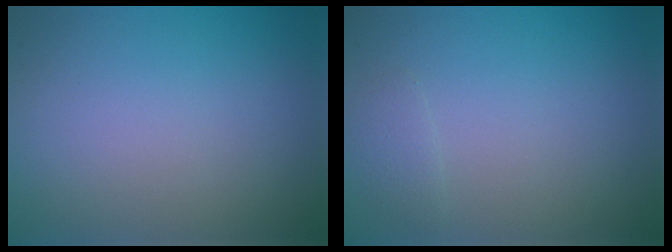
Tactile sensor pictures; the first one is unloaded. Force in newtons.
{"total": 0.9, "press": 0.9, "slide": 0.0}